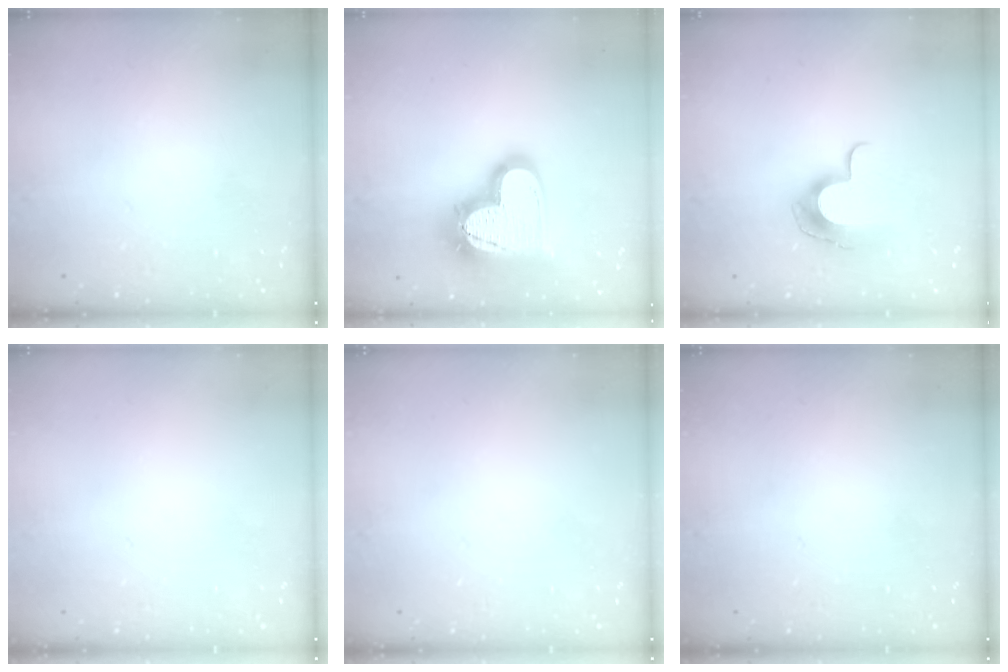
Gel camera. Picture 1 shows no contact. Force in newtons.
{"total": 24.6, "press": 24.5, "slide": 1.8}
{"total": 10.6, "press": 10.5, "slide": 0.4}
{"total": 0.0}
{"total": 0.0}
{"total": 0.0}